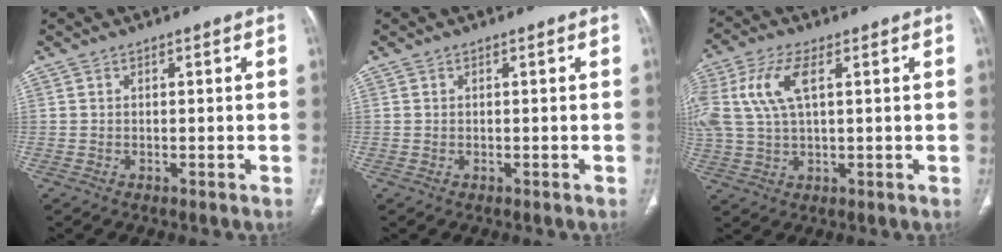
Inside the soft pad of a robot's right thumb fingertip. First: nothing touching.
{"total": 0.0}
{"total": 11.0, "force": [3.1, 5.0, 9.2], "torque": [-0.225, 0.013, 0.067]}